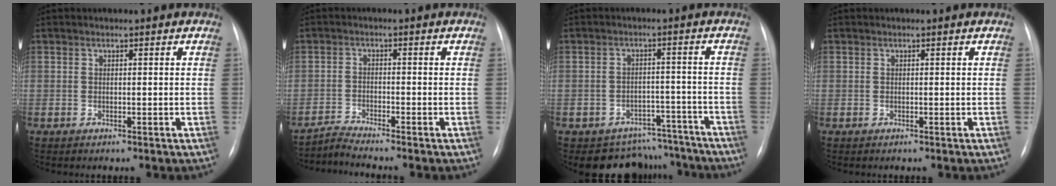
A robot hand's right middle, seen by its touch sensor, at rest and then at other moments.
{"total": 3.1, "force": [-2.8, -1.3, -0.4], "torque": [0.001, -0.021, -0.053]}
{"total": 9.1, "force": [-7.9, 4.4, -0.5], "torque": [0.030, 0.043, -0.097]}
{"total": 0.0}